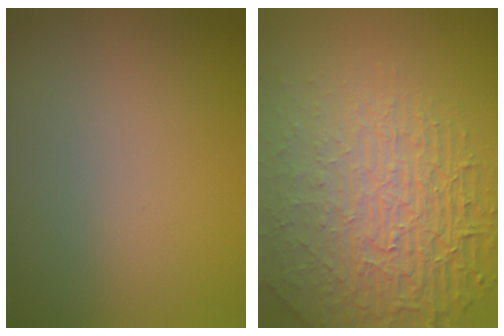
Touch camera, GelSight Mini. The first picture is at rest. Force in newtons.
{"total": 8.7, "press": 5.9, "slide": 6.4}